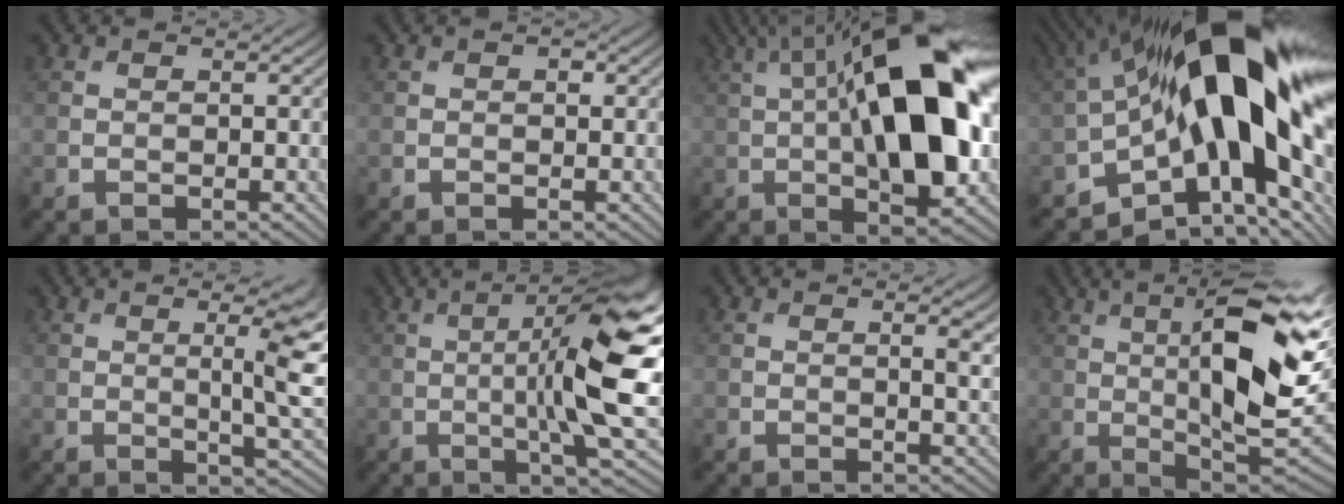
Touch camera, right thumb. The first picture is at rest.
{"total": 0.7, "force": [0.2, 0.4, 0.5], "torque": [-0.005, -0.001, 0.000]}
{"total": 18.6, "force": [2.3, 6.5, 17.2], "torque": [-0.261, 0.035, 0.022]}
{"total": 19.9, "force": [0.6, 9.3, 17.6], "torque": [-0.286, -0.001, 0.006]}
{"total": 8.3, "force": [1.2, 1.7, 8.1], "torque": [-0.117, 0.007, 0.020]}
{"total": 15.3, "force": [0.5, 3.3, 14.9], "torque": [-0.221, 0.009, 0.017]}
{"total": 2.5, "force": [0.7, 0.5, 2.3], "torque": [-0.040, -0.001, 0.012]}
{"total": 17.3, "force": [3.8, 4.8, 16.2], "torque": [-0.258, 0.022, 0.067]}